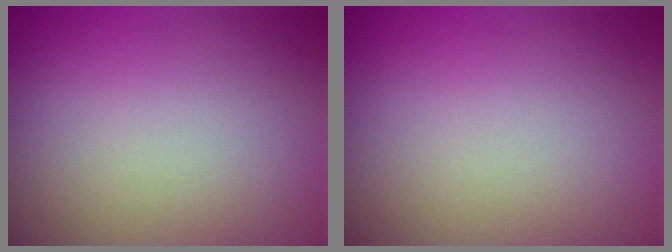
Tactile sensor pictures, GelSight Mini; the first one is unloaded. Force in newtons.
{"total": 0.0}